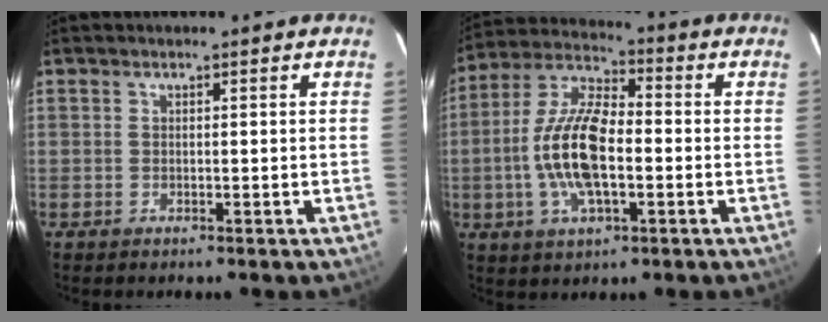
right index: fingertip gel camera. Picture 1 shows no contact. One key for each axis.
{"total": 14.1, "fx": -2.4, "fy": 5.7, "fz": 12.7, "tx": -0.263, "ty": 0.006, "tz": -0.049}